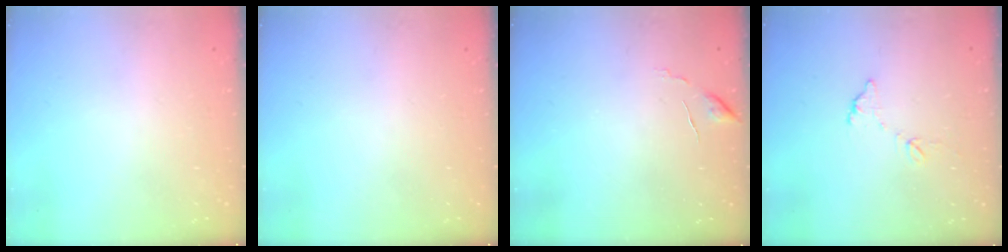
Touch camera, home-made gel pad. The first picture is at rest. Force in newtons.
{"total": 0.0}
{"total": 6.4, "press": 6.4, "slide": 0.5}
{"total": 5.5, "press": 5.5, "slide": 0.3}